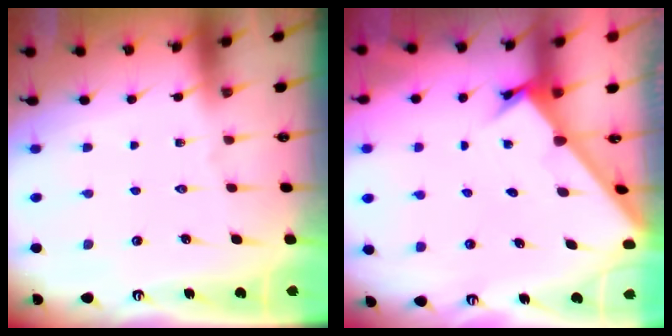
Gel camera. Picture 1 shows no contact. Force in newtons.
{"total": 2.1, "press": 2.1, "slide": 0.1}